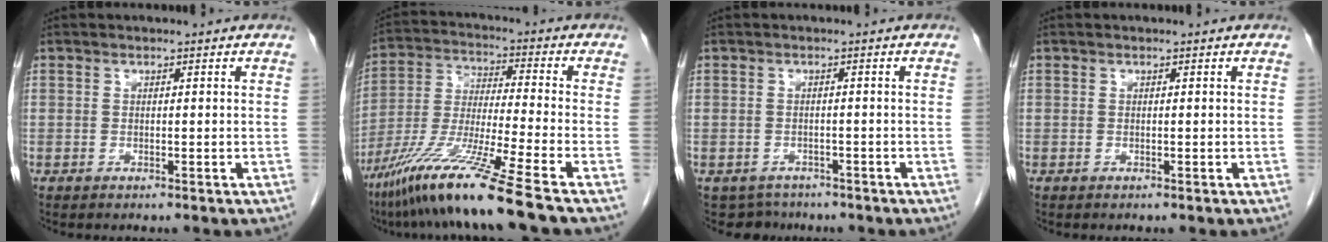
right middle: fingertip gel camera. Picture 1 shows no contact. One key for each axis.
{"total": 13.9, "fx": -9.8, "fy": -2.1, "fz": 9.6, "tx": -0.193, "ty": -0.040, "tz": -0.183}
{"total": 3.5, "fx": -2.8, "fy": 2.1, "fz": -0.4, "tx": 0.006, "ty": 0.002, "tz": -0.042}
{"total": 0.0}